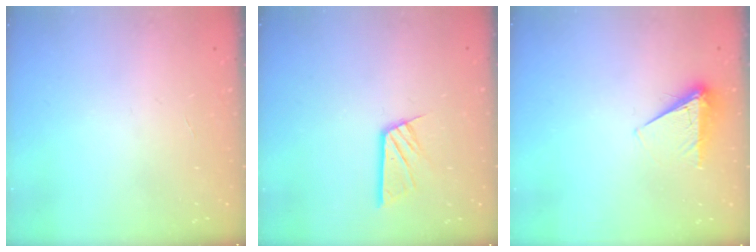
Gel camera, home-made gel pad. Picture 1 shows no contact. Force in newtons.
{"total": 9.0, "press": 9.0, "slide": 0.9}
{"total": 5.3, "press": 5.3, "slide": 0.6}